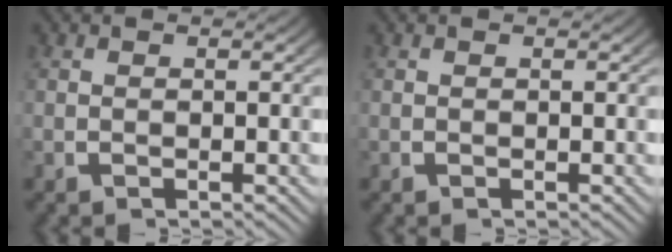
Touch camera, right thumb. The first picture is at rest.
{"total": 0.0}